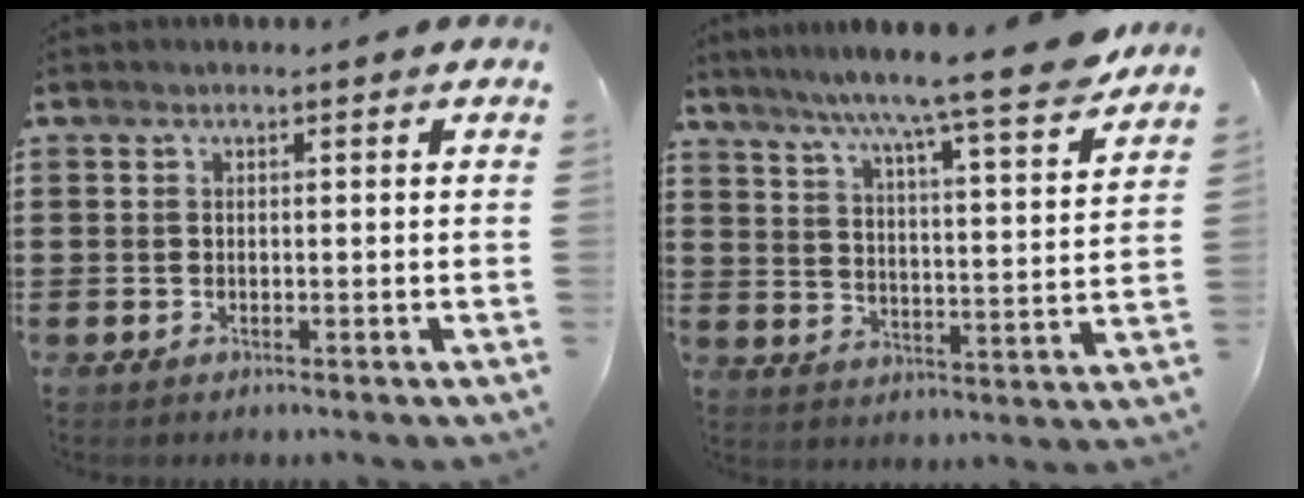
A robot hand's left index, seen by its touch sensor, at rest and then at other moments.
{"total": 8.8, "force": [7.6, -0.9, 4.3], "torque": [-0.096, -0.059, 0.118]}